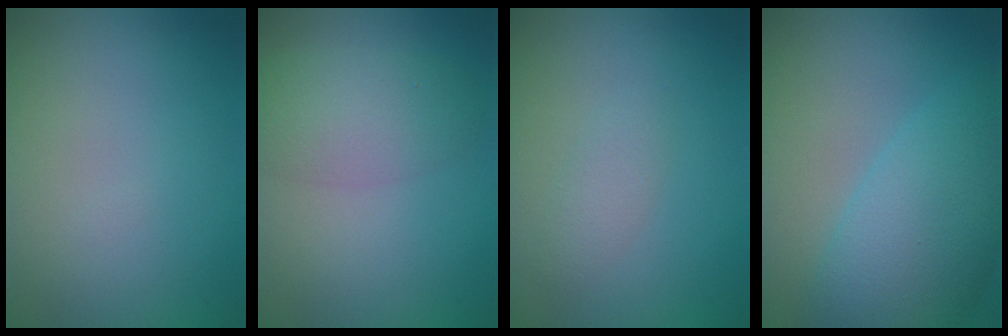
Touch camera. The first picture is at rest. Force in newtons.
{"total": 4.1, "press": 4.1, "slide": 0.2}
{"total": 1.4, "press": 1.4, "slide": 0.1}
{"total": 7.0, "press": 7.0, "slide": 0.3}